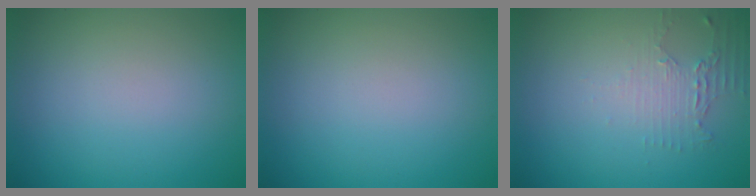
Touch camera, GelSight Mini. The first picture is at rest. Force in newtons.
{"total": 0.0}
{"total": 2.3, "press": 1.7, "slide": 1.5}